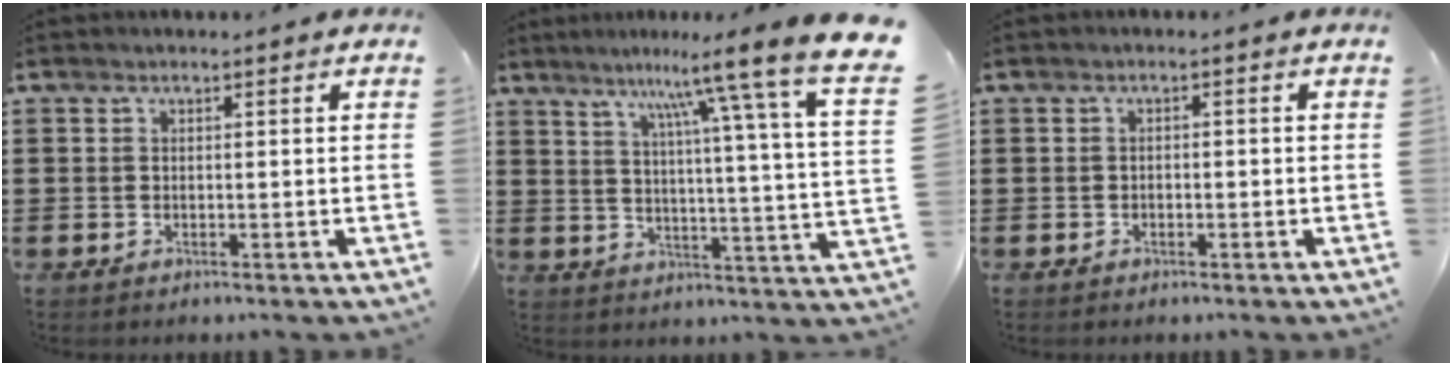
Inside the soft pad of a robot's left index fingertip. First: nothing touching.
{"total": 9.9, "force": [7.8, -0.8, 6.0], "torque": [-0.117, -0.058, 0.115]}
{"total": 0.9, "force": [-0.8, 0.4, 0.2], "torque": [-0.010, 0.001, -0.017]}